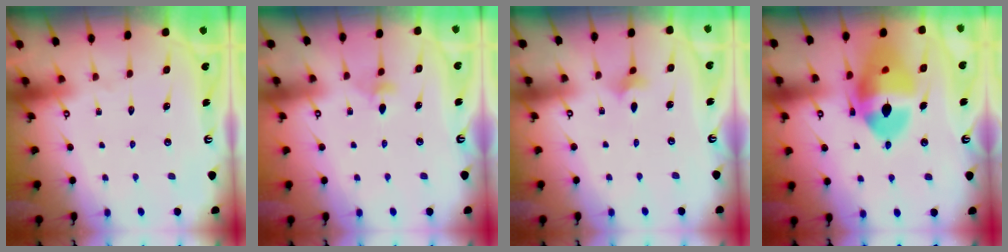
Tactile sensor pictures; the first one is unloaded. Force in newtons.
{"total": 2.9, "press": 2.8, "slide": 0.6}
{"total": 2.4, "press": 2.3, "slide": 0.4}
{"total": 18.3, "press": 18.2, "slide": 1.9}